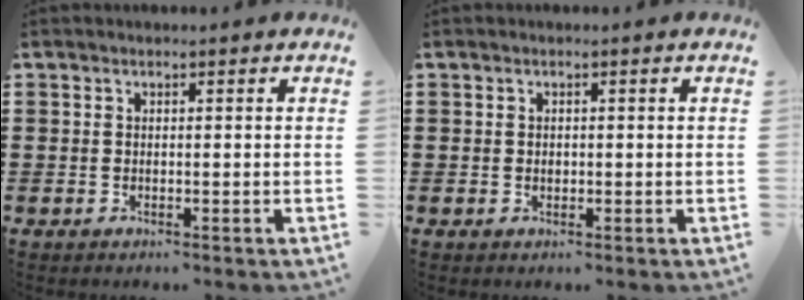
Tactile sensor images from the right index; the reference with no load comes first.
{"total": 0.7, "force": [0.0, 0.5, 0.4], "torque": [-0.009, 0.003, -0.001]}